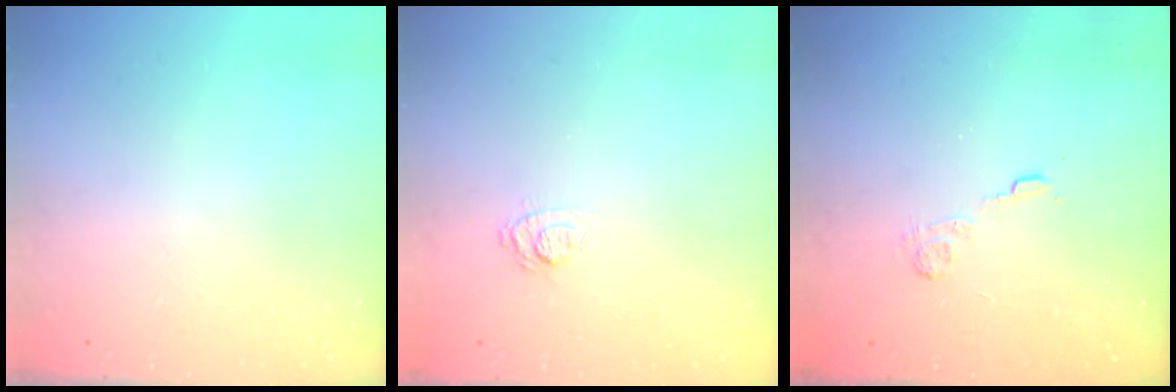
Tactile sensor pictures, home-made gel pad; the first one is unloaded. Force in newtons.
{"total": 6.9, "press": 6.7, "slide": 1.5}
{"total": 2.7, "press": 2.3, "slide": 1.4}